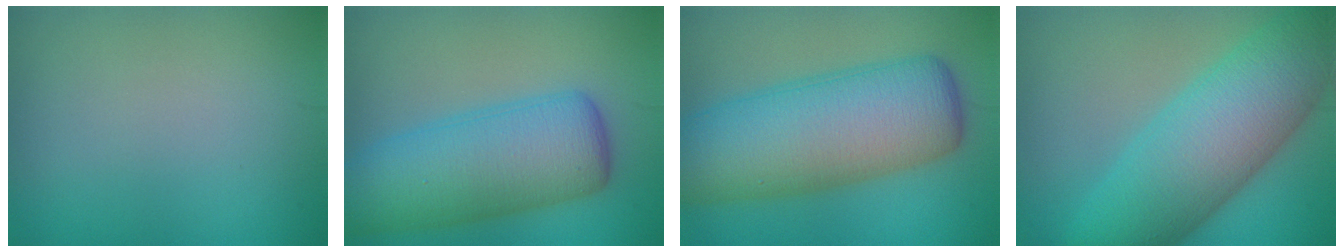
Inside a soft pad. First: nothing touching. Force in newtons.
{"total": 9.2, "press": 9.2, "slide": 0.4}
{"total": 11.5, "press": 11.5, "slide": 0.3}
{"total": 10.7, "press": 10.7, "slide": 0.2}